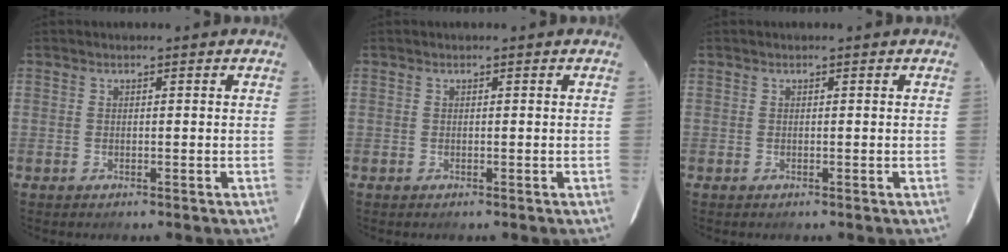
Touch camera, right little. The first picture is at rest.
{"total": 0.0}
{"total": 0.0}